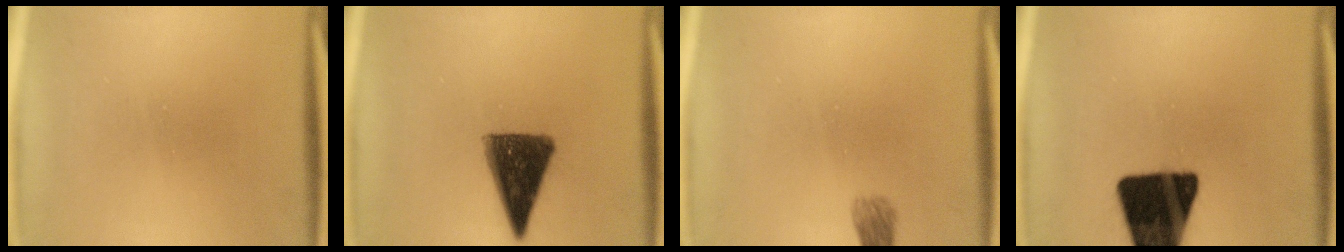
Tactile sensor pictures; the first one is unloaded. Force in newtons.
{"total": 12.5}
{"total": 2.3}
{"total": 18.8}